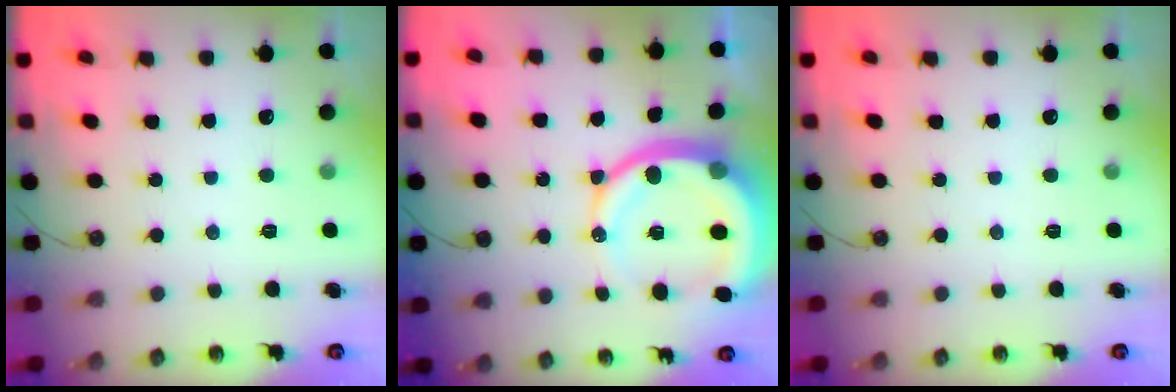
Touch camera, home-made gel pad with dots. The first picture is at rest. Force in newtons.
{"total": 16.5, "press": 16.3, "slide": 2.1}
{"total": 0.0}